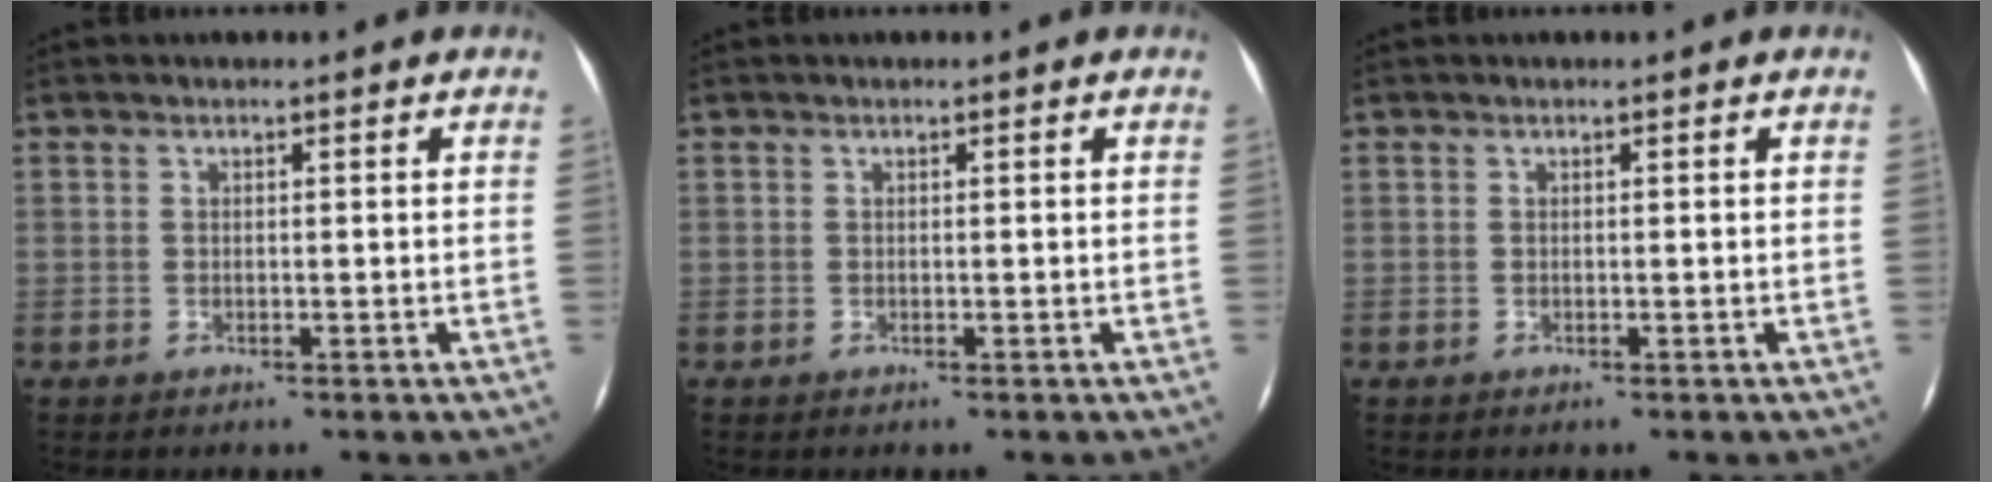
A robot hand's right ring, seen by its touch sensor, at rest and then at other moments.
{"total": 0.0}
{"total": 0.0}